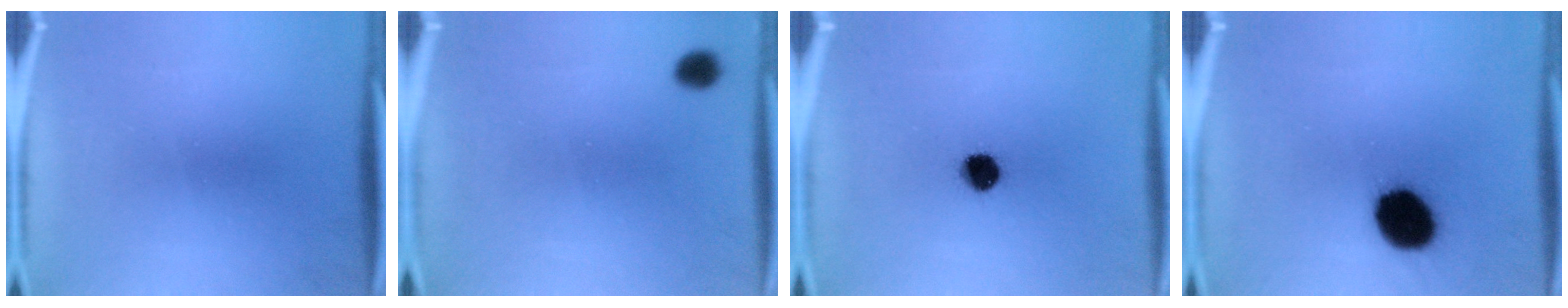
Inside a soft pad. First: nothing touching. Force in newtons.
{"total": 2.2}
{"total": 6.5}
{"total": 13.8}